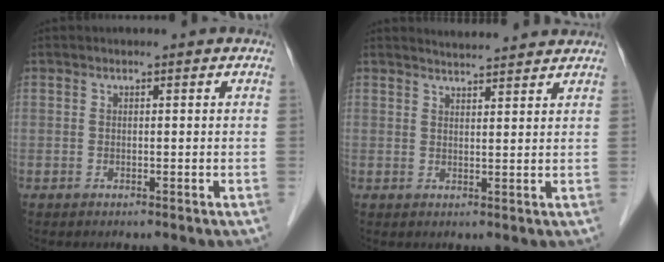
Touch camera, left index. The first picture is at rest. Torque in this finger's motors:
{"motor_torque": [0.17, -0.27, 0.05, -0.01]}